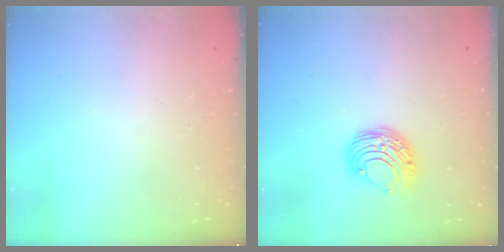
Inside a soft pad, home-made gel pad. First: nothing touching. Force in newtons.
{"total": 8.5, "press": 8.5, "slide": 0.4}